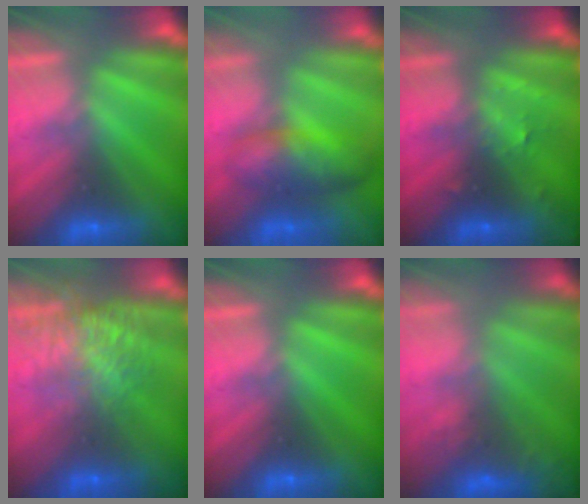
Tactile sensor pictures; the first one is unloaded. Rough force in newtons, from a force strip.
{"total": 8.0}
{"total": 2.9}
{"total": 7.7}
{"total": 0.0}
{"total": 8.2}